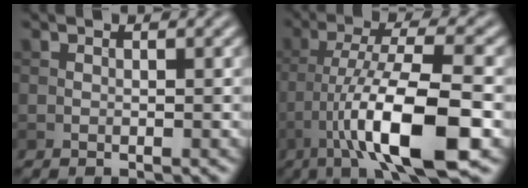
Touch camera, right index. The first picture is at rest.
{"total": 11.0, "force": [-4.4, 2.4, 9.8], "torque": [-0.164, 0.015, -0.077]}